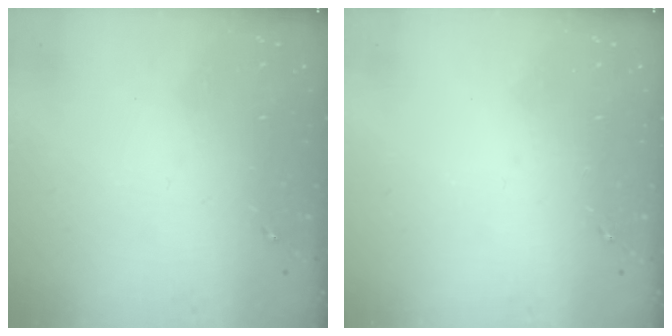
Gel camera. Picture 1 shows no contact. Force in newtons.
{"total": 0.0}